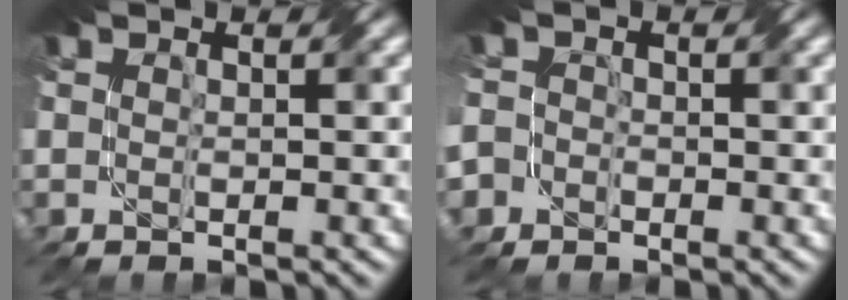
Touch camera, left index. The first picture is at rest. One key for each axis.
{"total": 2.8, "fx": -1.4, "fy": 2.4, "fz": 0.2, "tx": 0.002, "ty": 0.008, "tz": -0.033}